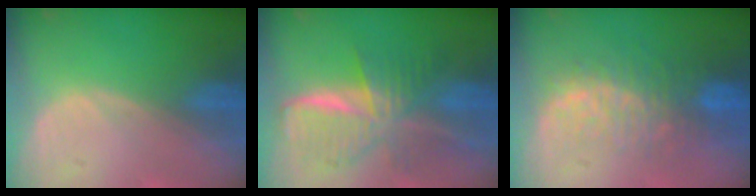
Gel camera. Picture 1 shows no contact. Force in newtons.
{"total": 9.1, "press": 9.1, "slide": 0.6}
{"total": 10.1, "press": 8.6, "slide": 5.3}